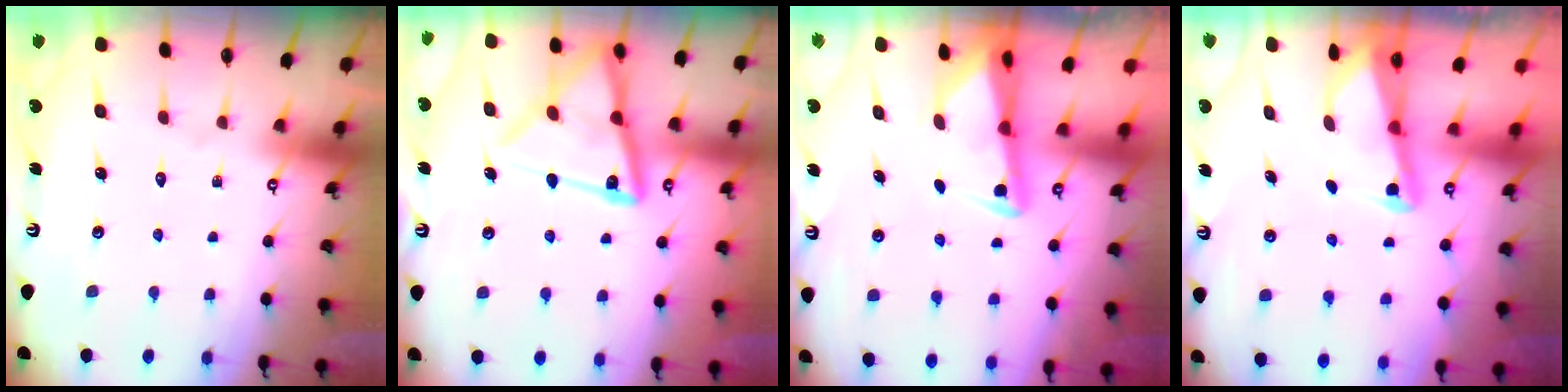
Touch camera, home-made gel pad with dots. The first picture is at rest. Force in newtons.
{"total": 17.0, "press": 16.9, "slide": 1.6}
{"total": 2.5, "press": 2.5, "slide": 0.2}
{"total": 2.2, "press": 2.2, "slide": 0.3}